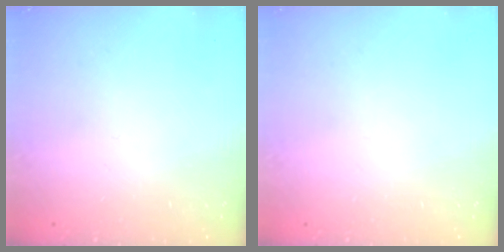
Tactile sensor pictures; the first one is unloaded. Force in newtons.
{"total": 0.0}